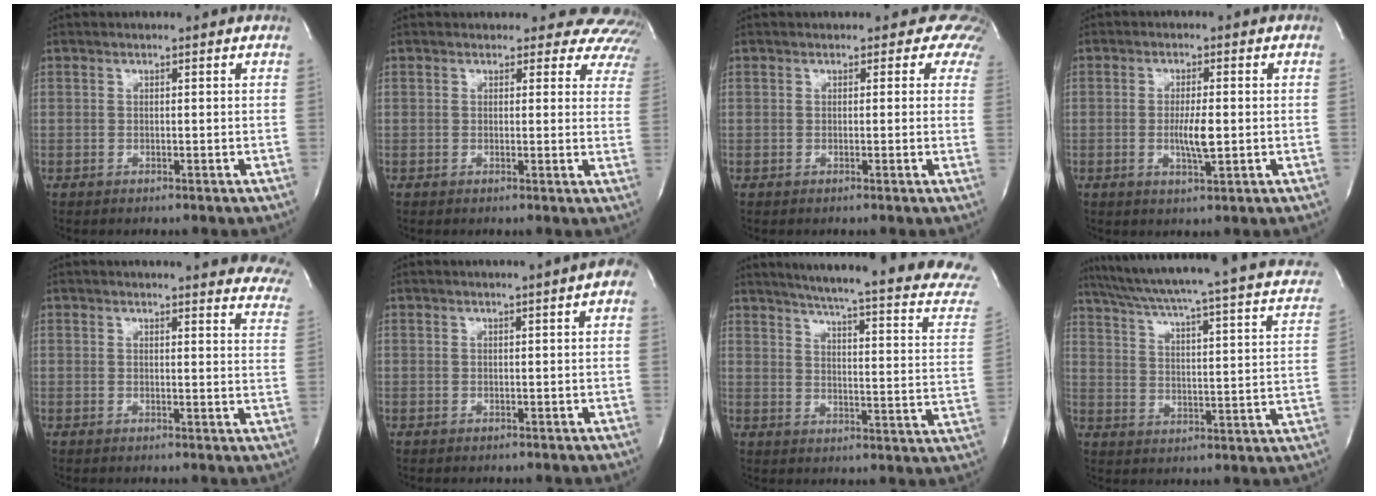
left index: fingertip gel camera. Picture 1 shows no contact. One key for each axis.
{"total": 11.3, "fx": 10.4, "fy": 4.6, "fz": 0.4, "tx": 0.046, "ty": -0.039, "tz": 0.067}
{"total": 5.0, "fx": 3.9, "fy": 3.2, "fz": 0.1, "tx": 0.042, "ty": -0.010, "tz": 0.004}
{"total": 4.4, "fx": -0.6, "fy": 0.6, "fz": 4.3, "tx": -0.082, "ty": -0.006, "tz": -0.009}
{"total": 21.0, "fx": 19.8, "fy": 3.6, "fz": 6.1, "tx": -0.073, "ty": -0.089, "tz": 0.199}
{"total": 3.4, "fx": 1.5, "fy": 0.3, "fz": 3.0, "tx": -0.032, "ty": 0.004, "tz": 0.012}
{"total": 26.4, "fx": 22.9, "fy": 1.4, "fz": 13.0, "tx": -0.186, "ty": -0.078, "tz": 0.265}
{"total": 26.4, "fx": 21.7, "fy": 2.6, "fz": 14.8, "tx": -0.224, "ty": -0.032, "tz": 0.269}